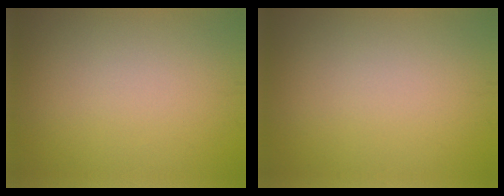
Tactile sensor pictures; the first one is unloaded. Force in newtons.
{"total": 0.0}